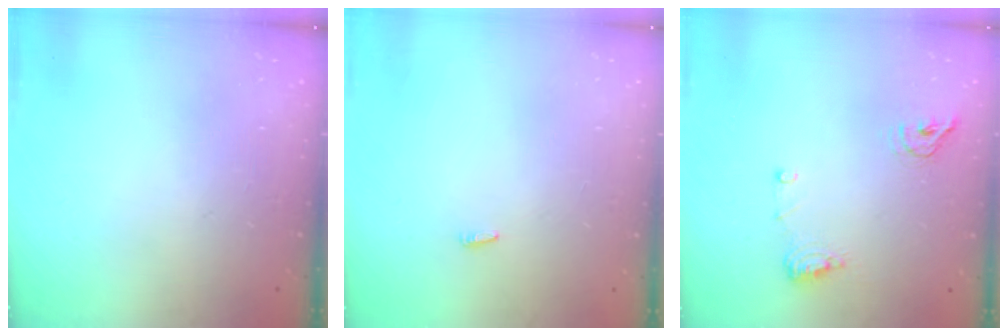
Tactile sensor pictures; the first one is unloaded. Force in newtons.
{"total": 2.1, "press": 1.9, "slide": 0.7}
{"total": 8.2, "press": 8.1, "slide": 1.5}